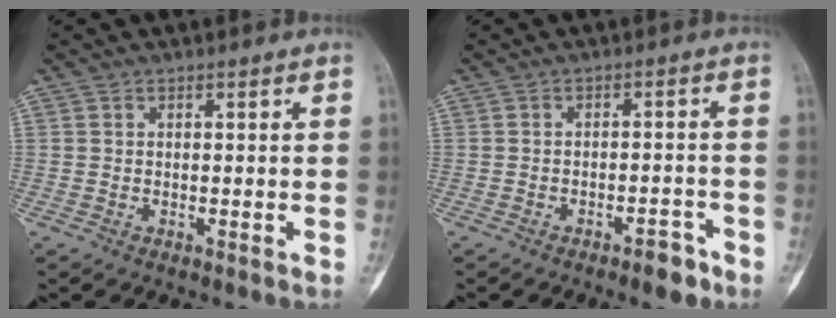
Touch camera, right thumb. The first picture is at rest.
{"total": 3.9, "force": [-2.7, 1.5, 2.4], "torque": [-0.022, 0.020, -0.037]}